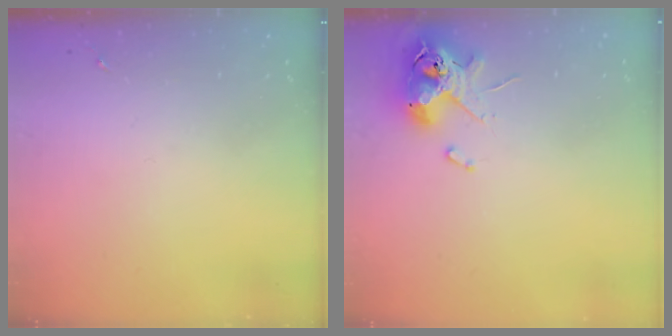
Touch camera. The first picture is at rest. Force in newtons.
{"total": 11.6, "press": 11.4, "slide": 2.0}